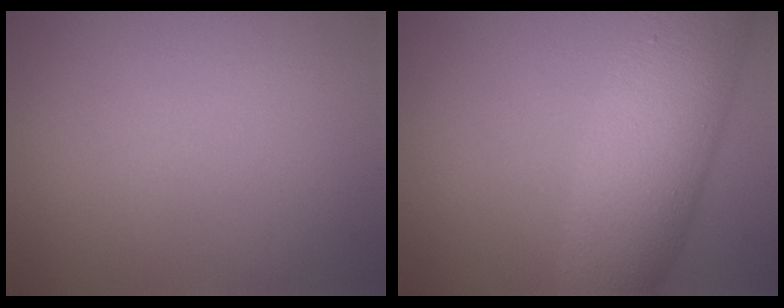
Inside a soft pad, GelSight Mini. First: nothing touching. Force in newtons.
{"total": 8.6, "press": 8.6, "slide": 0.3}